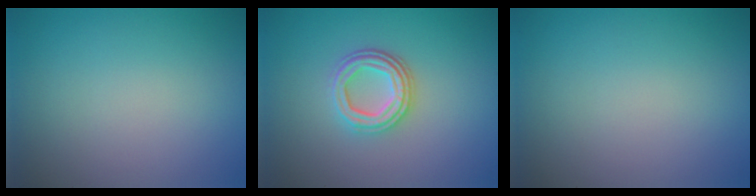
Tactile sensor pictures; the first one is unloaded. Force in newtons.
{"total": 3.6, "press": 3.0, "slide": 2.0}
{"total": 0.0}